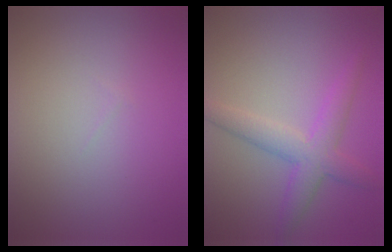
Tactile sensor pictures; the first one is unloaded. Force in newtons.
{"total": 3.8, "press": 3.8, "slide": 0.2}